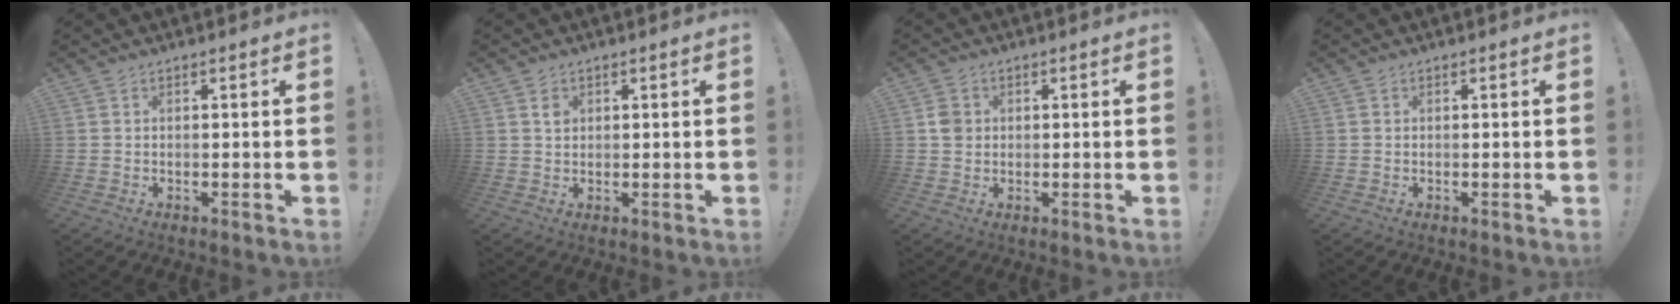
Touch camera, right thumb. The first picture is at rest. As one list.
[{"total": 1.9, "force": [0.8, 1.6, 0.8], "torque": [0.007, -0.007, 0.009]}, {"total": 3.2, "force": [0.3, 3.0, 1.2], "torque": [0.000, -0.002, 0.003]}, {"total": 0.0}]